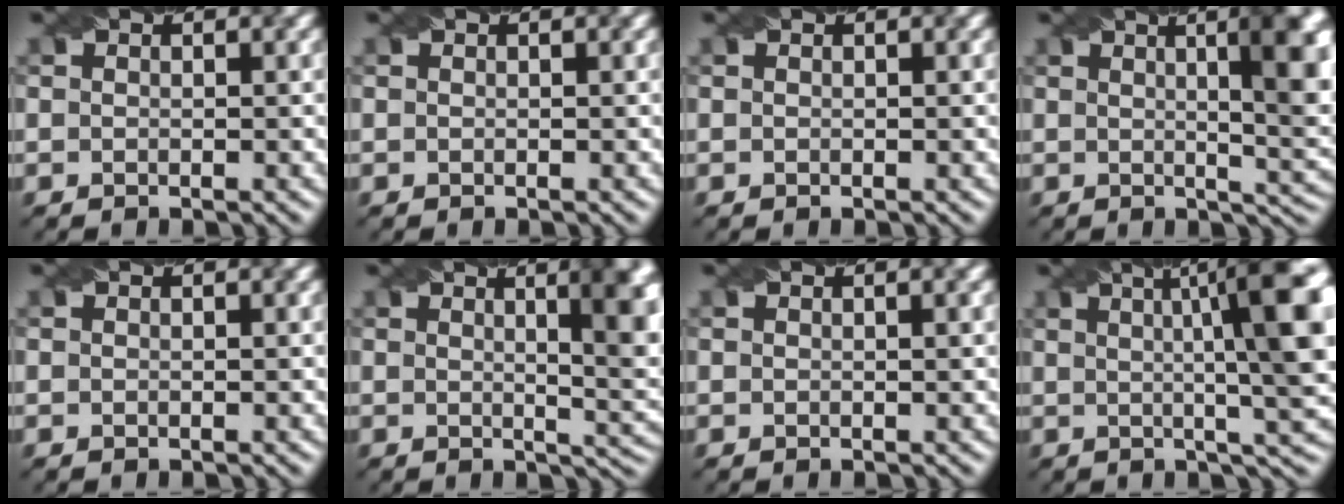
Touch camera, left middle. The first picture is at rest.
{"total": 0.0}
{"total": 0.0}
{"total": 10.3, "force": [2.4, 3.4, 9.4], "torque": [-0.072, 0.020, 0.018]}
{"total": 0.0}
{"total": 9.5, "force": [2.6, 3.5, 8.5], "torque": [-0.052, 0.018, 0.022]}
{"total": 1.2, "force": [0.4, 0.4, 1.1], "torque": [-0.014, 0.003, -0.001]}
{"total": 12.1, "force": [2.8, 2.8, 11.4], "torque": [-0.118, 0.006, 0.037]}